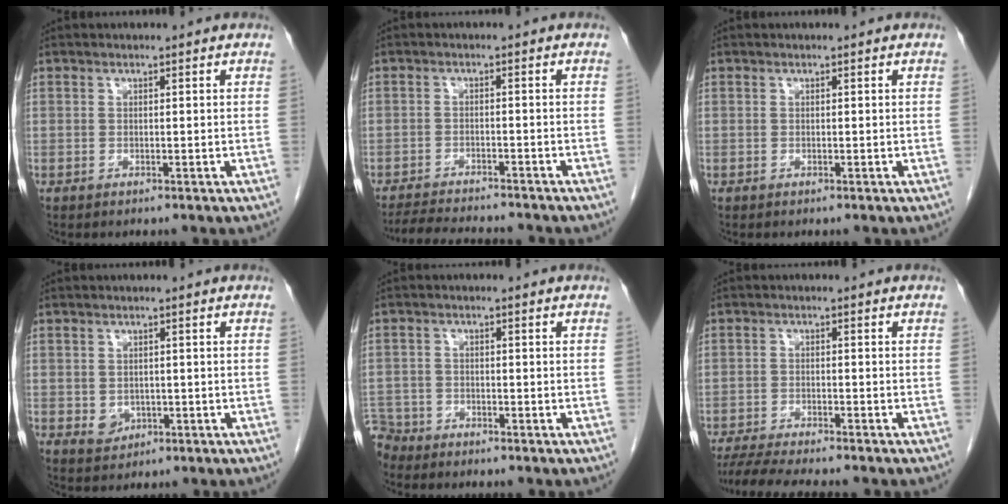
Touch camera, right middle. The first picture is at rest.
{"total": 9.4, "force": [-8.7, 1.0, 3.3], "torque": [-0.049, -0.008, -0.128]}
{"total": 0.0}
{"total": 2.5, "force": [-0.5, 2.1, 1.3], "torque": [-0.020, -0.001, 0.003]}
{"total": 4.3, "force": [-4.0, 1.6, -0.6], "torque": [0.016, -0.006, -0.079]}
{"total": 9.2, "force": [-8.1, 0.3, 4.2], "torque": [-0.063, -0.016, -0.128]}